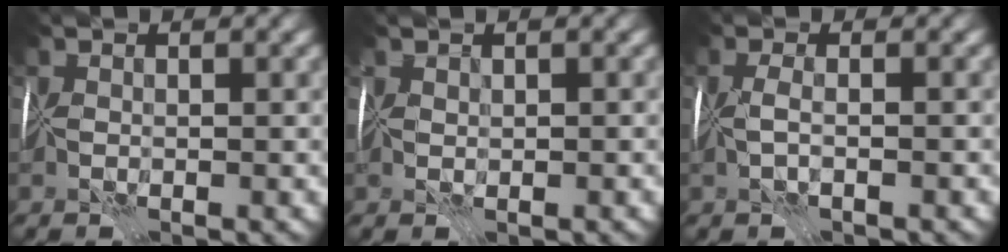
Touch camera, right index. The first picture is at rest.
{"total": 0.7, "force": [0.6, -0.2, -0.3], "torque": [0.007, 0.000, 0.009]}
{"total": 1.0, "force": [-0.6, -0.4, 0.7], "torque": [-0.017, -0.004, -0.008]}